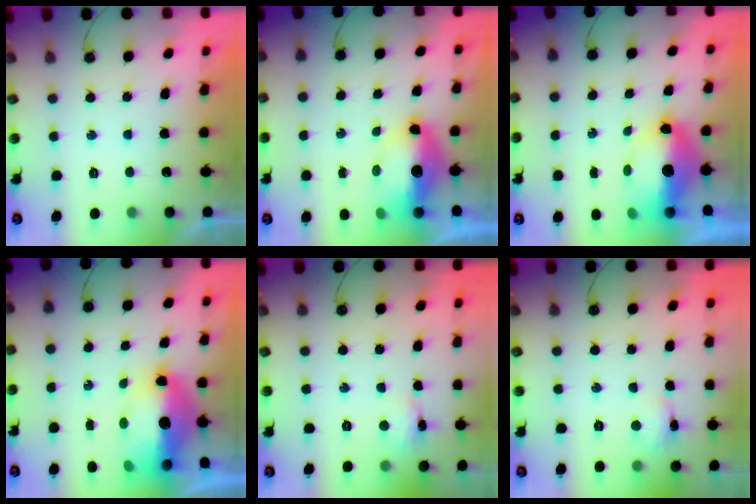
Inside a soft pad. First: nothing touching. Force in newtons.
{"total": 8.4, "press": 8.4, "slide": 0.9}
{"total": 10.3, "press": 10.1, "slide": 1.7}
{"total": 16.6, "press": 14.4, "slide": 8.1}
{"total": 2.8, "press": 2.8, "slide": 0.5}
{"total": 2.8, "press": 2.8, "slide": 0.5}